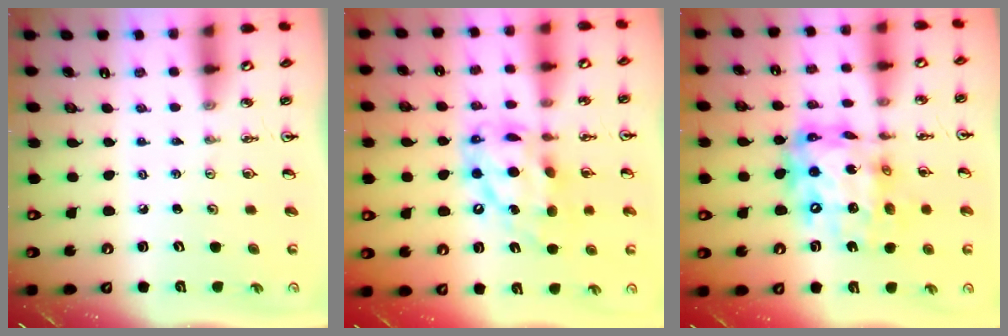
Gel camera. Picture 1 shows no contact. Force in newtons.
{"total": 15.6, "press": 15.6, "slide": 1.4}
{"total": 17.9, "press": 17.9, "slide": 1.4}